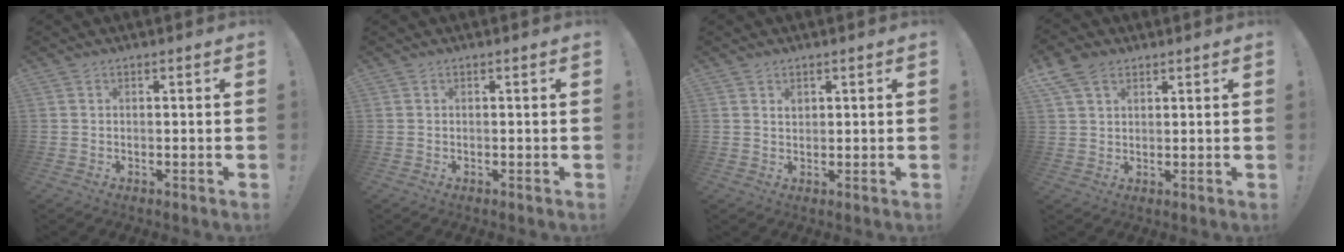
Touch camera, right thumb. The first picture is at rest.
{"total": 0.0}
{"total": 1.5, "force": [1.0, 1.0, 0.6], "torque": [-0.003, -0.003, 0.017]}
{"total": 7.1, "force": [3.9, 4.7, 3.7], "torque": [-0.068, -0.004, 0.079]}